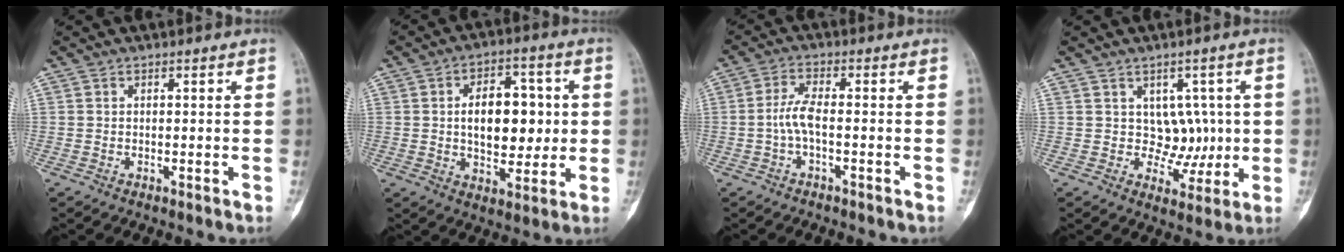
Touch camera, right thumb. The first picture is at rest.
{"total": 13.0, "force": [1.0, 7.7, 10.5], "torque": [-0.115, 0.007, 0.018]}
{"total": 4.2, "force": [-1.0, 1.3, 3.9], "torque": [-0.088, 0.013, -0.024]}
{"total": 6.1, "force": [0.8, 4.9, 3.5], "torque": [-0.006, -0.007, 0.019]}